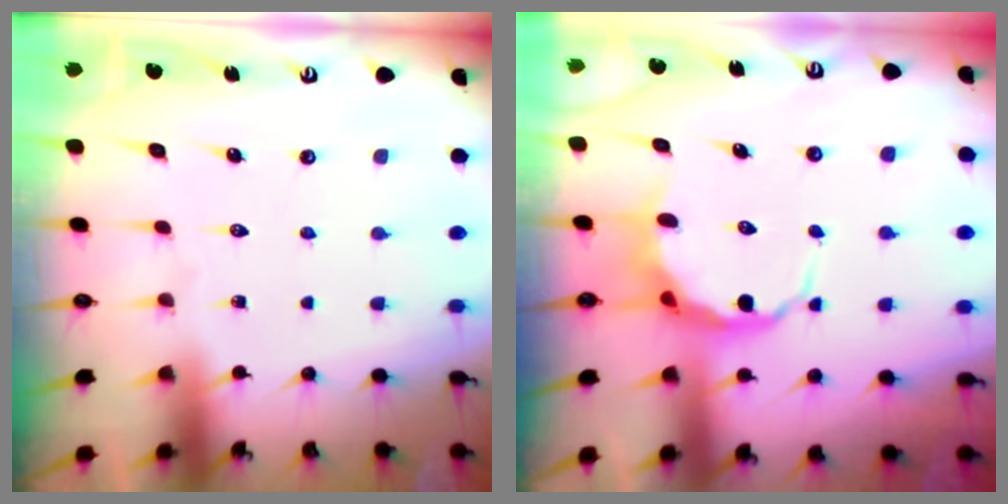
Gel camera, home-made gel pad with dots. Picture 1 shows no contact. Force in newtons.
{"total": 6.2, "press": 6.0, "slide": 1.6}